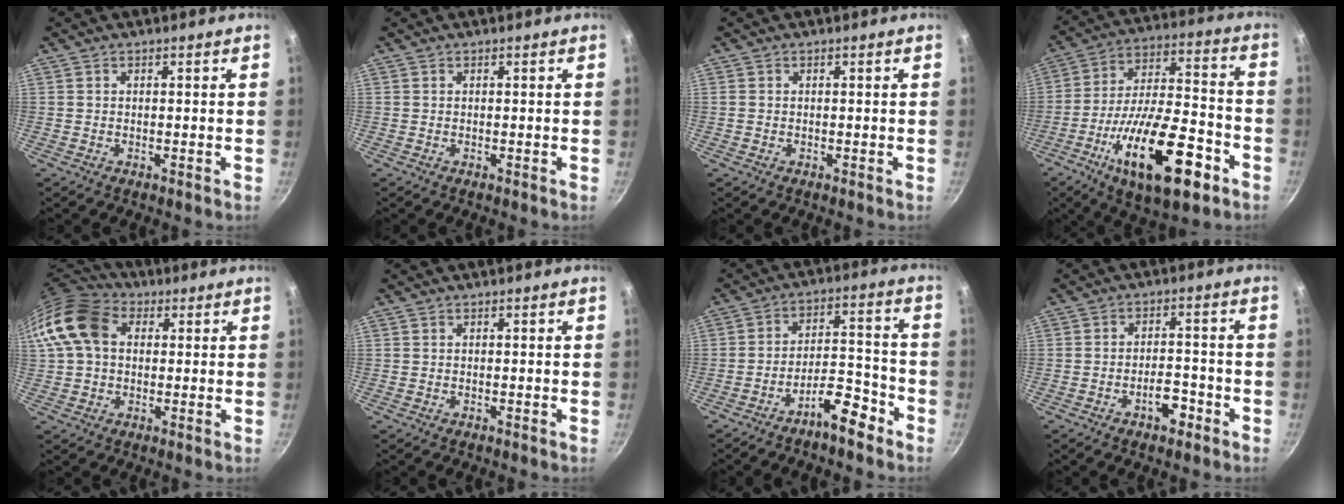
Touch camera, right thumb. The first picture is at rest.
{"total": 0.0}
{"total": 0.6, "force": [0.0, 0.6, 0.2], "torque": [-0.003, 0.001, 0.001]}
{"total": 23.9, "force": [-10.6, 9.2, 19.4], "torque": [-0.296, 0.043, -0.171]}
{"total": 13.5, "force": [2.6, 9.9, 8.7], "torque": [-0.156, 0.025, 0.031]}
{"total": 0.0}
{"total": 8.6, "force": [-6.1, 2.8, 5.5], "torque": [-0.072, 0.062, -0.096]}
{"total": 5.3, "force": [-2.9, 2.6, 3.6], "torque": [-0.036, 0.024, -0.044]}